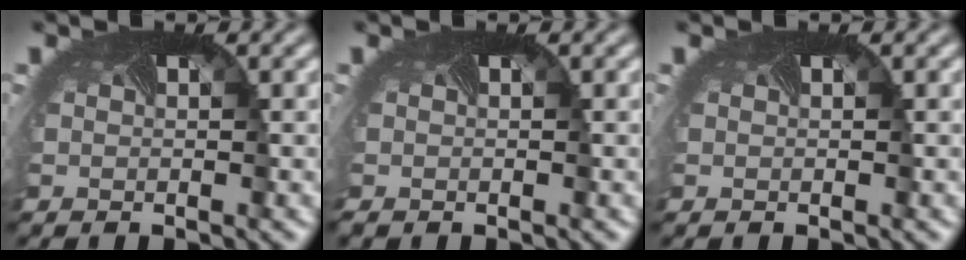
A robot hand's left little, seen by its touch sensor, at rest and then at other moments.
{"total": 0.6, "force": [-0.5, 0.3, 0.1], "torque": [-0.004, -0.002, -0.006]}
{"total": 0.0}